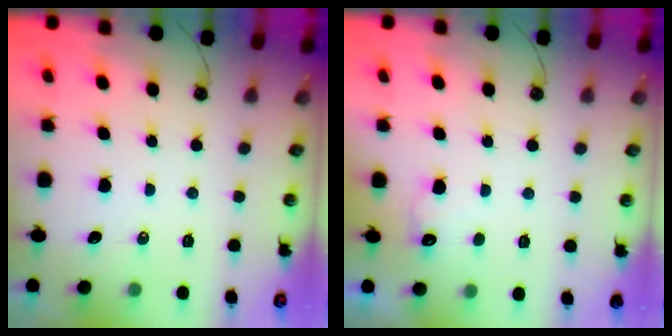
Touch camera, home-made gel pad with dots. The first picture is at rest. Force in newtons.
{"total": 5.2, "press": 5.0, "slide": 1.2}